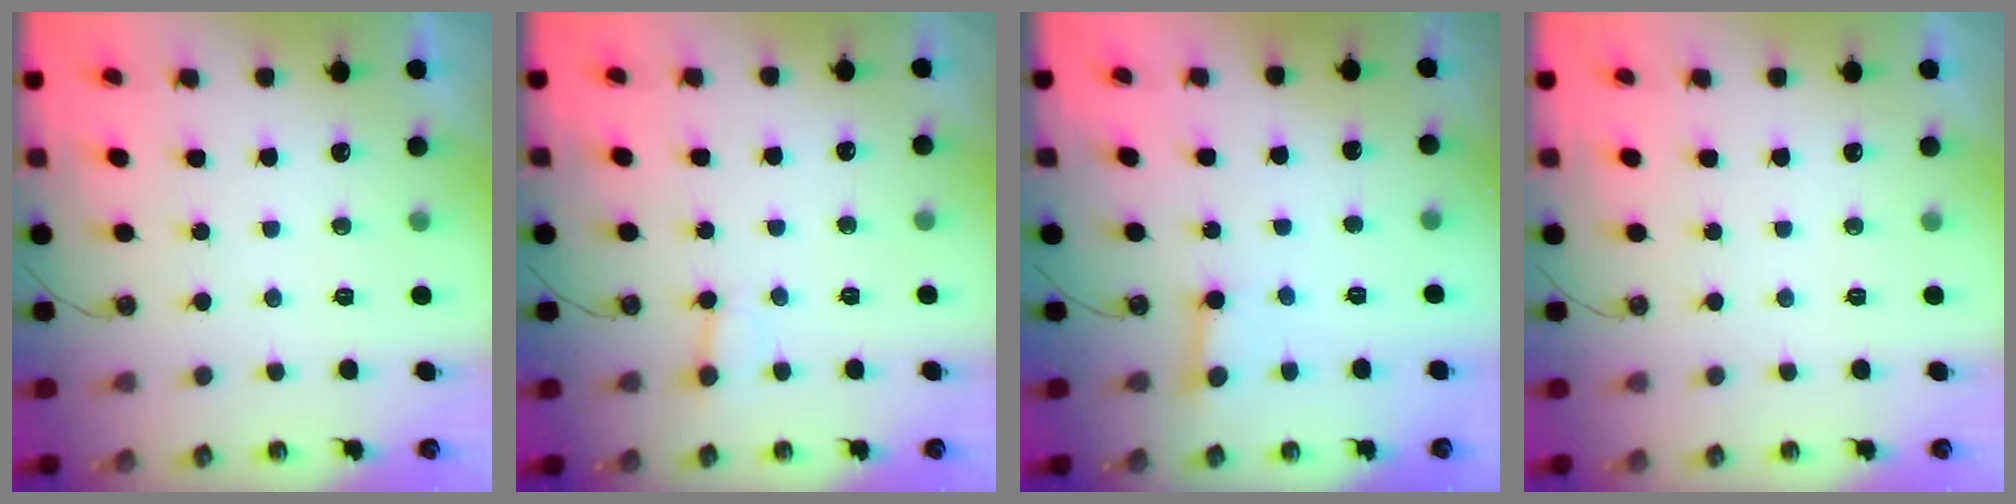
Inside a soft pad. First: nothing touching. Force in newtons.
{"total": 2.1, "press": 2.1, "slide": 0.1}
{"total": 2.4, "press": 2.4, "slide": 0.2}
{"total": 0.0}